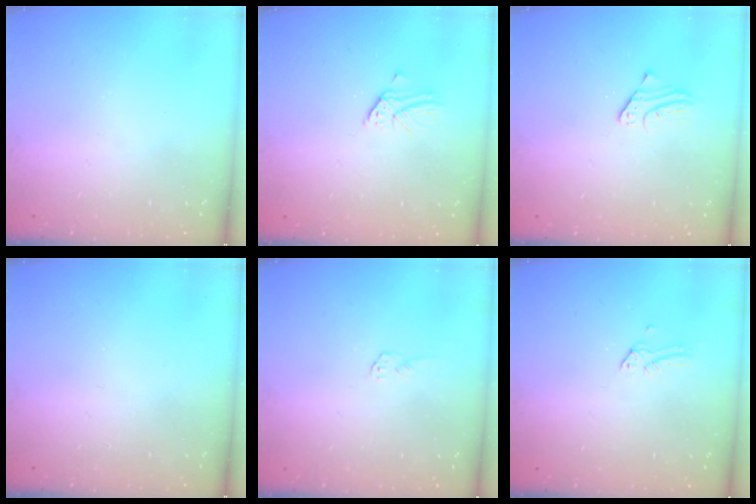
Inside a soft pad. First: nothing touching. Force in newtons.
{"total": 1.4, "press": 1.4, "slide": 0.2}
{"total": 1.9, "press": 1.9, "slide": 0.3}
{"total": 0.0}
{"total": 4.3, "press": 4.3, "slide": 0.1}
{"total": 0.0}